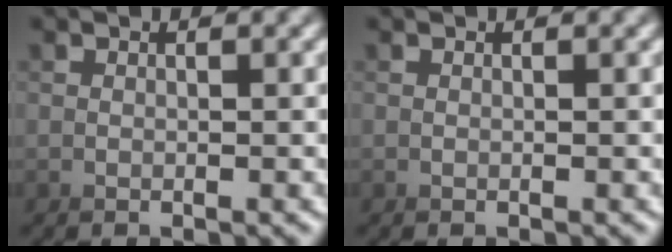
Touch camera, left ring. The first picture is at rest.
{"total": 0.0}